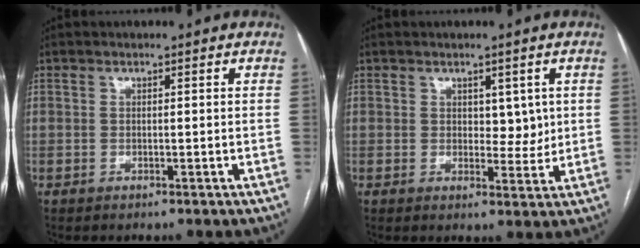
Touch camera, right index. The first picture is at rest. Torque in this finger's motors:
{"motor_torque": [0.06, 0.20, -0.07, 0.00]}